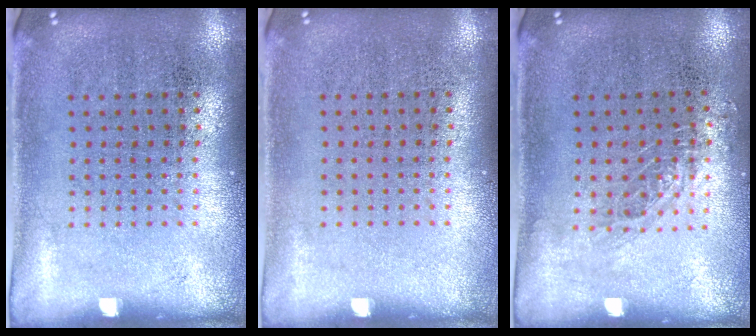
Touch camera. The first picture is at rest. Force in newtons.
{"total": 0.0}
{"total": 0.8, "press": 0.8, "slide": 0.2}